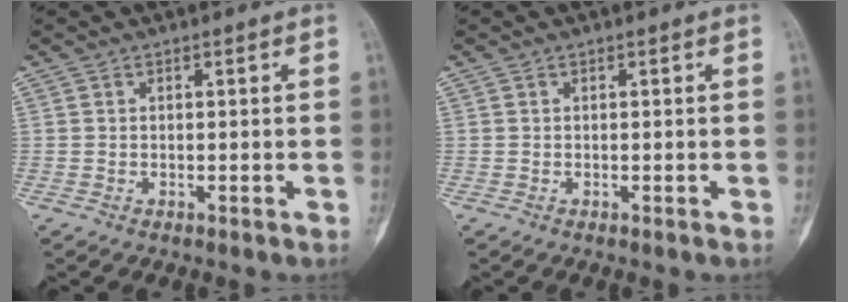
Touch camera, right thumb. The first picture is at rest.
{"total": 0.0}